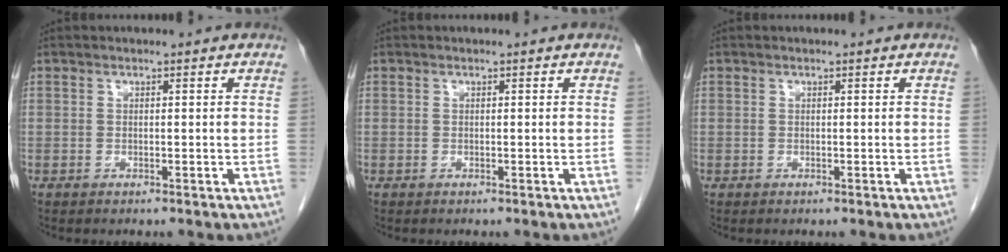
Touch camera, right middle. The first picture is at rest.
{"total": 0.0}
{"total": 0.0}